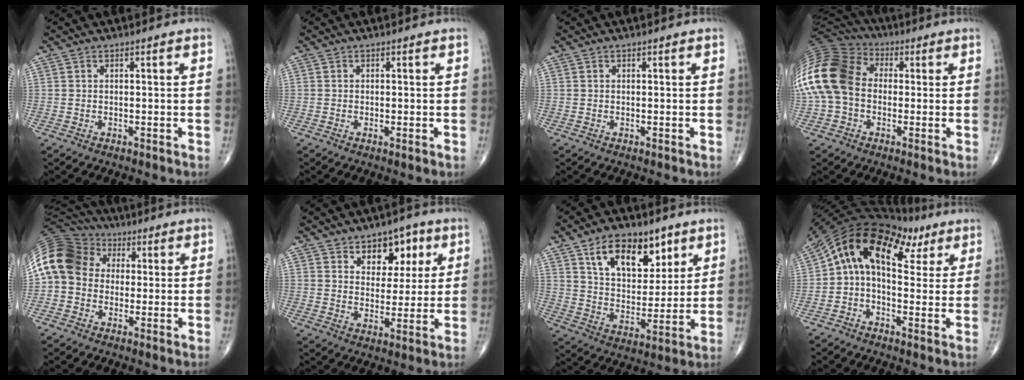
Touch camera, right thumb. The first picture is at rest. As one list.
[{"total": 0.9, "force": [-0.1, 0.2, 0.8], "torque": [-0.020, -0.004, -0.006]}, {"total": 0.0}, {"total": 19.2, "force": [0.2, 14.4, 12.7], "torque": [-0.291, 0.042, -0.003]}, {"total": 16.3, "force": [2.1, 13.4, 9.1], "torque": [-0.191, 0.050, 0.029]}, {"total": 9.4, "force": [4.6, 6.2, 5.4], "torque": [-0.035, -0.019, 0.067]}, {"total": 15.6, "force": [8.1, 9.0, 9.8], "torque": [-0.116, -0.040, 0.145]}, {"total": 17.5, "force": [6.1, 10.5, 12.6], "torque": [-0.184, 0.050, 0.089]}]